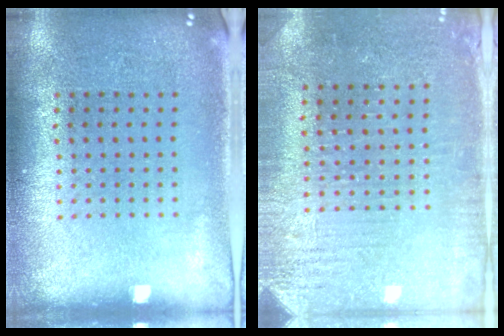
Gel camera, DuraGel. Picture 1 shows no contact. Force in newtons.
{"total": 2.9, "press": 2.8, "slide": 0.7}